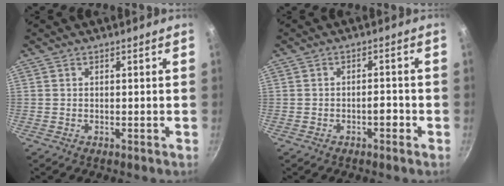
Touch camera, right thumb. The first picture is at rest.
{"total": 2.2, "force": [-1.2, 1.1, 1.5], "torque": [-0.014, 0.016, -0.019]}